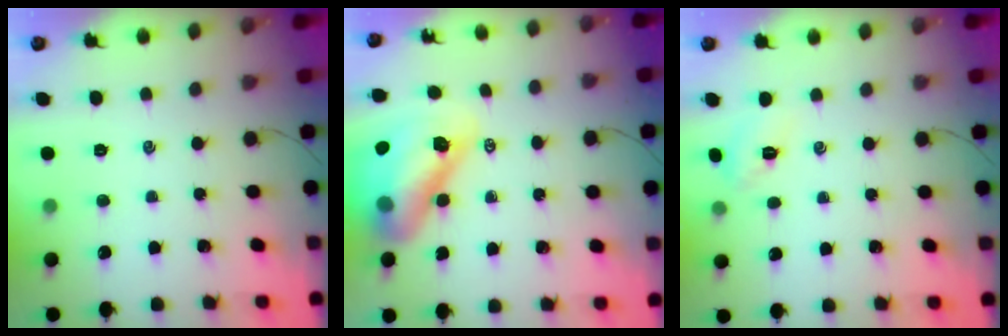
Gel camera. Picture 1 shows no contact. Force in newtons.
{"total": 18.0, "press": 17.2, "slide": 5.4}
{"total": 5.0, "press": 4.8, "slide": 1.5}